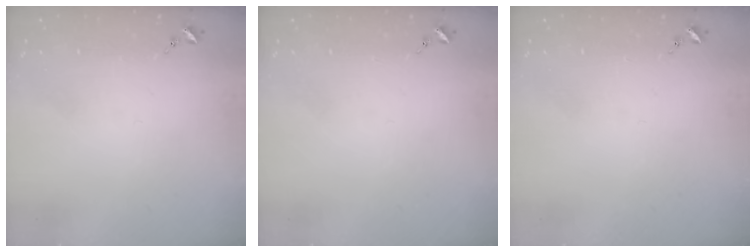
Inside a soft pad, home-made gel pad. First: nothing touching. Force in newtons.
{"total": 0.0}
{"total": 0.0}